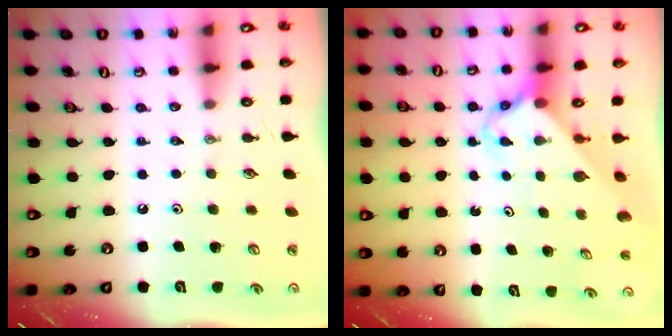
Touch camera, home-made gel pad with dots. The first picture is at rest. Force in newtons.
{"total": 2.7, "press": 2.7, "slide": 0.2}